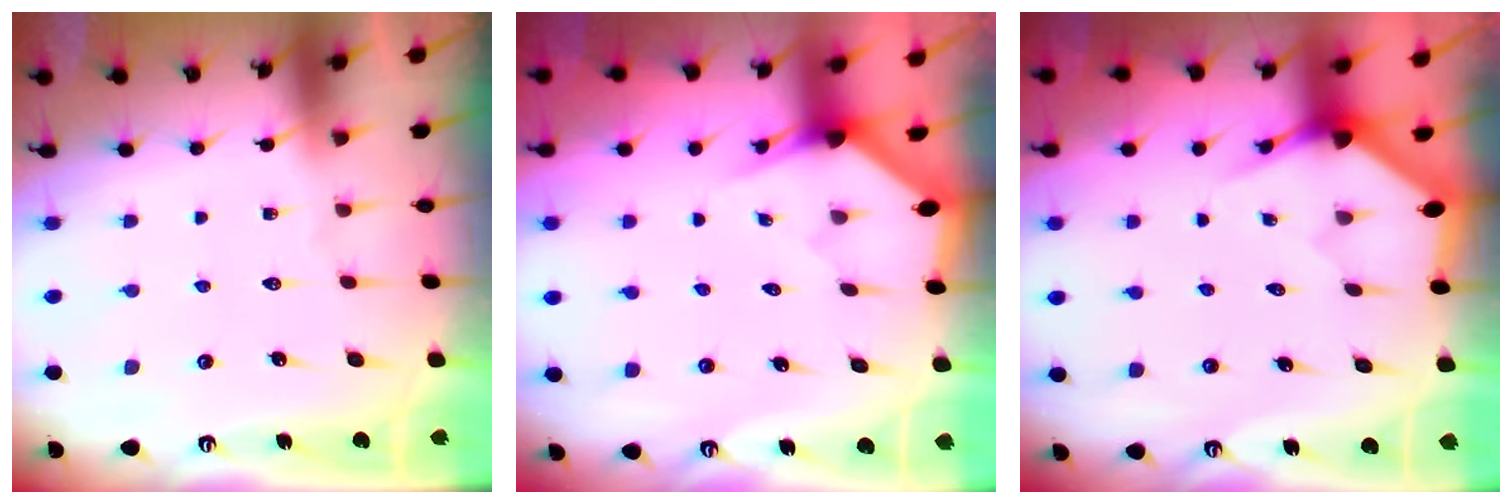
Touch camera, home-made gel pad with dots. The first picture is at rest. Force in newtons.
{"total": 2.4, "press": 2.4, "slide": 0.2}
{"total": 3.4, "press": 3.4, "slide": 0.1}